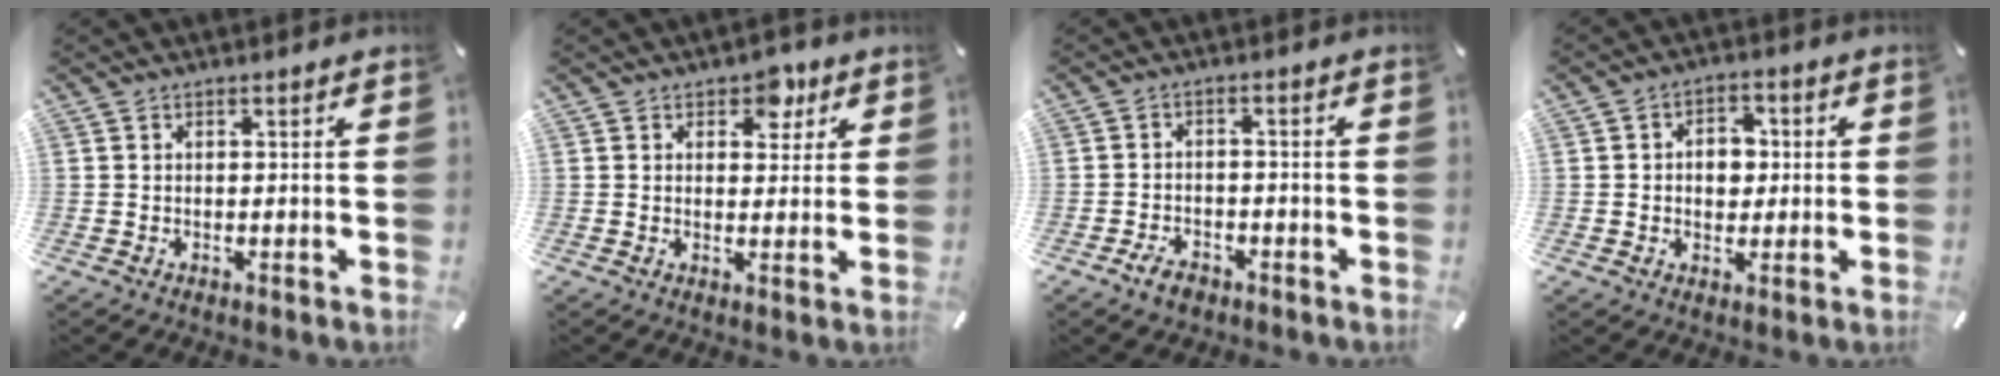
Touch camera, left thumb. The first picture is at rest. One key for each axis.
{"total": 5.4, "fx": 3.0, "fy": 3.7, "fz": 2.6, "tx": -0.012, "ty": -0.008, "tz": 0.046}
{"total": 4.0, "fx": -2.7, "fy": 2.3, "fz": 1.8, "tx": -0.040, "ty": 0.013, "tz": -0.054}
{"total": 6.1, "fx": -0.1, "fy": 4.9, "fz": 3.7, "tx": -0.045, "ty": 0.002, "tz": -0.008}